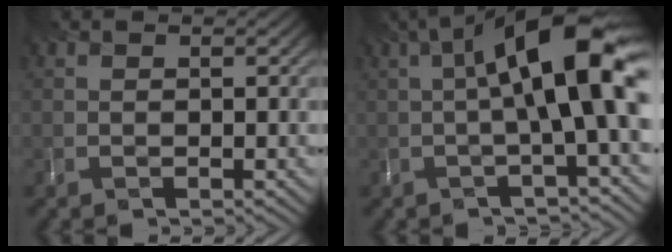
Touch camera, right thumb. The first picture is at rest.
{"total": 12.5, "force": [1.2, 2.7, 12.1], "torque": [-0.184, 0.010, 0.017]}